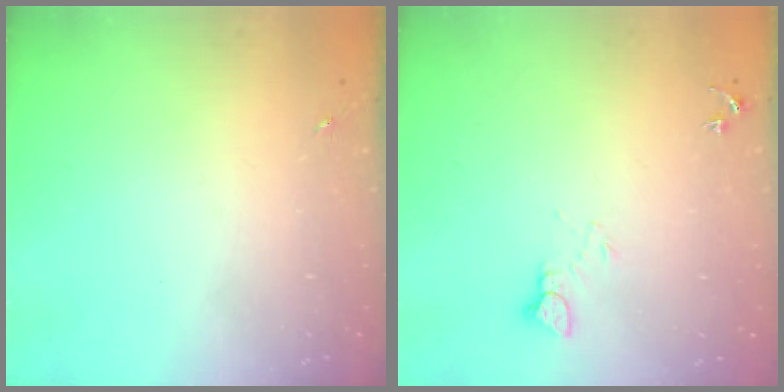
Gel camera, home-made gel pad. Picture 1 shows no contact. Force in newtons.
{"total": 4.2, "press": 4.1, "slide": 0.4}